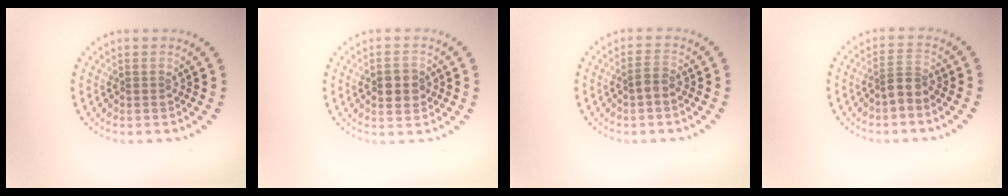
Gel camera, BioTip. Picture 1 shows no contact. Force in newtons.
{"total": 2.8, "press": 2.8, "slide": 0.2}
{"total": 1.5, "press": 1.4, "slide": 0.6}
{"total": 2.2, "press": 1.7, "slide": 1.3}